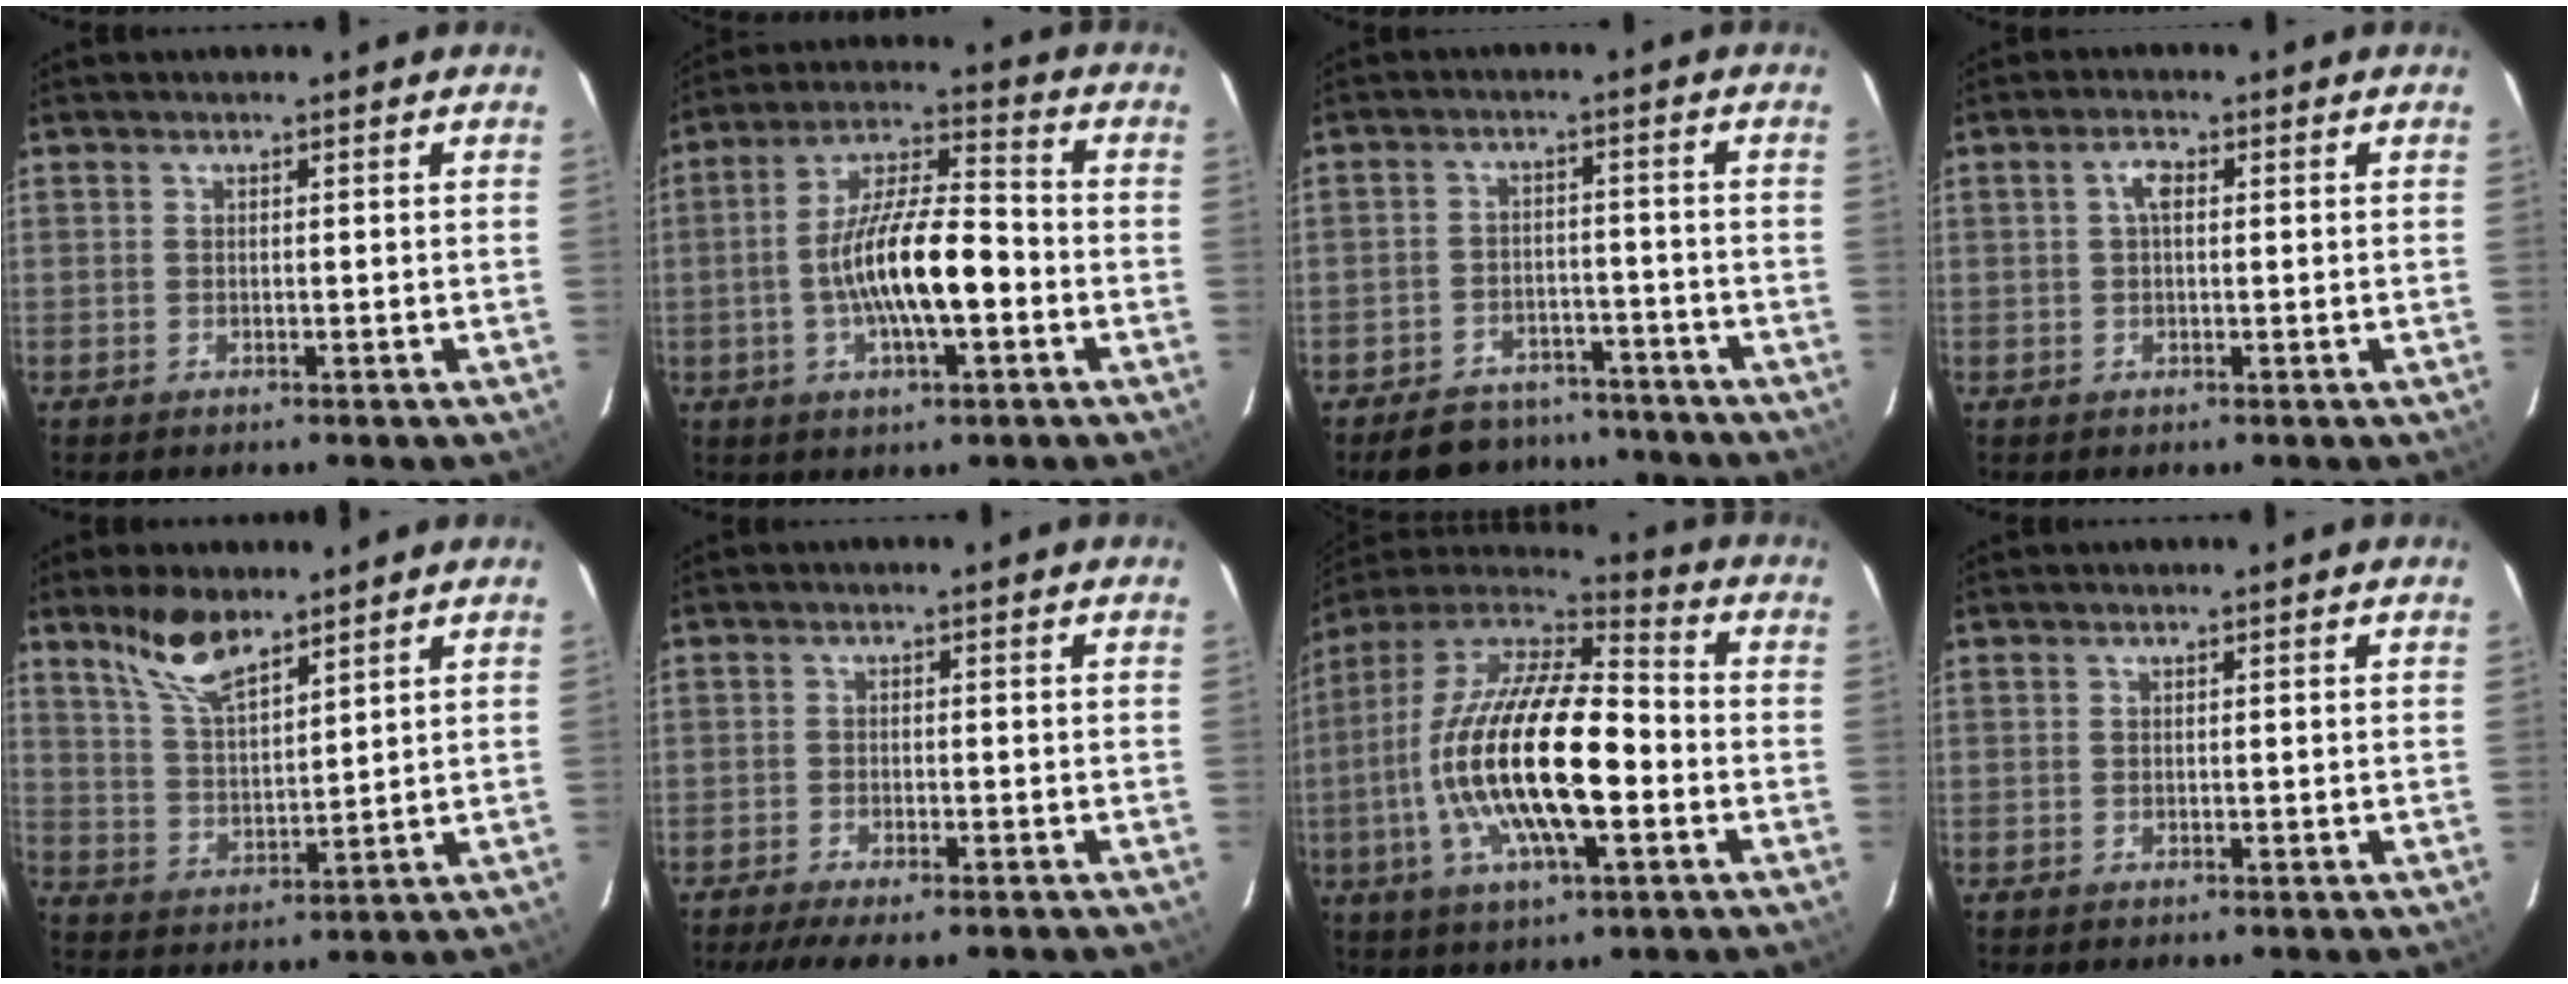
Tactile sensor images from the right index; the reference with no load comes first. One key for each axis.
{"total": 13.7, "fx": -3.3, "fy": 3.7, "fz": 12.8, "tx": -0.239, "ty": 0.006, "tz": -0.061}
{"total": 12.1, "fx": -10.2, "fy": 5.6, "fz": 3.4, "tx": -0.090, "ty": 0.021, "tz": -0.133}
{"total": 2.5, "fx": 0.5, "fy": 1.1, "fz": 2.1, "tx": -0.043, "ty": 0.009, "tz": 0.008}
{"total": 9.2, "fx": 6.9, "fy": 2.9, "fz": 5.3, "tx": -0.102, "ty": 0.007, "tz": 0.142}
{"total": 7.2, "fx": -5.7, "fy": 1.5, "fz": 4.1, "tx": -0.098, "ty": -0.024, "tz": -0.090}
{"total": 23.1, "fx": -4.0, "fy": 7.5, "fz": 21.5, "tx": -0.407, "ty": -0.017, "tz": -0.081}
{"total": 0.0}